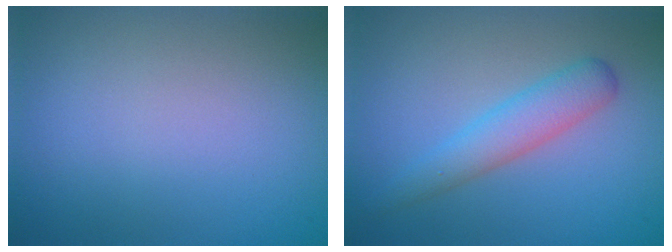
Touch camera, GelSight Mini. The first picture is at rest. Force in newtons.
{"total": 3.2, "press": 3.2, "slide": 0.1}